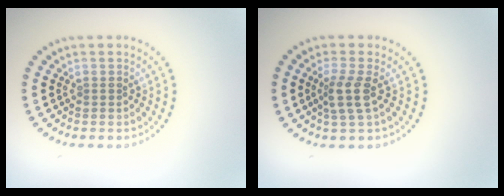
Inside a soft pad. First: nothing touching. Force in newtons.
{"total": 2.4, "press": 2.0, "slide": 1.4}